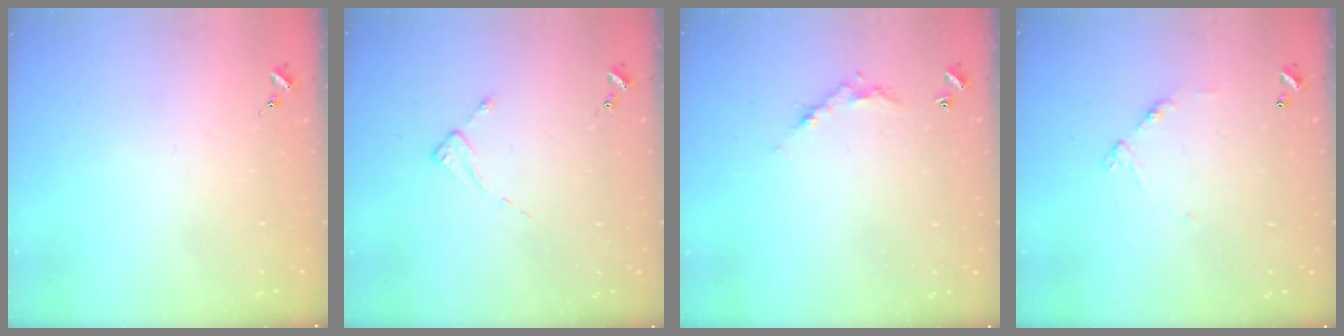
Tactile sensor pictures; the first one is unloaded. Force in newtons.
{"total": 2.3, "press": 2.3, "slide": 0.3}
{"total": 5.2, "press": 5.2, "slide": 0.3}
{"total": 6.7, "press": 6.6, "slide": 0.5}